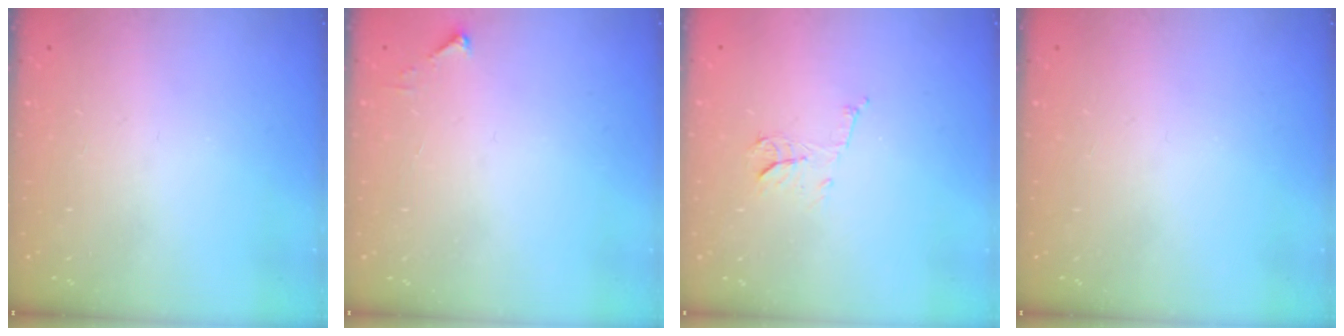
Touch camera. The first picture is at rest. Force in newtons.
{"total": 2.5, "press": 2.5, "slide": 0.3}
{"total": 6.0, "press": 6.0, "slide": 0.5}
{"total": 0.0}